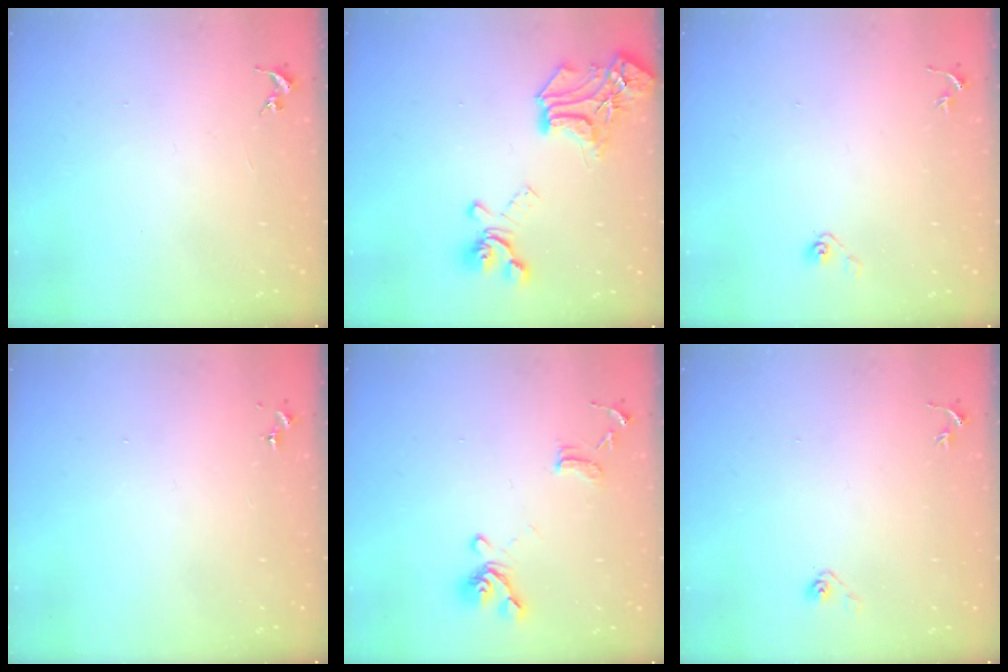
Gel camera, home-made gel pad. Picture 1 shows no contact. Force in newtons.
{"total": 19.7, "press": 19.7, "slide": 1.4}
{"total": 3.9, "press": 3.3, "slide": 2.0}
{"total": 0.0}
{"total": 13.1, "press": 13.0, "slide": 1.4}
{"total": 3.5, "press": 3.2, "slide": 1.5}